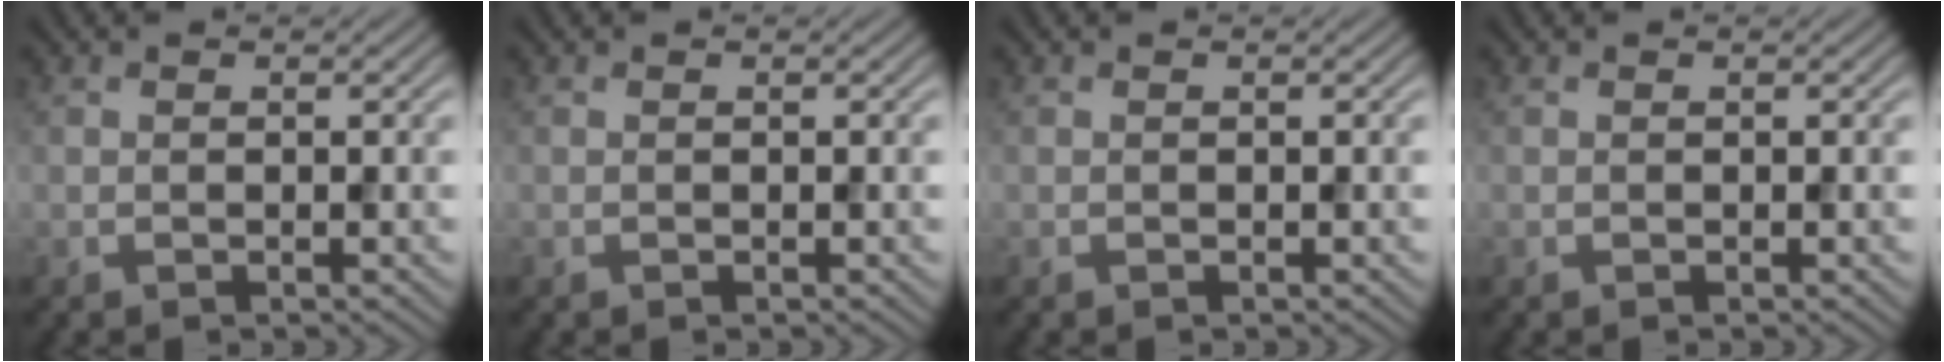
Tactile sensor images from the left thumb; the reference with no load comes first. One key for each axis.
{"total": 0.0}
{"total": 0.0}
{"total": 0.0}